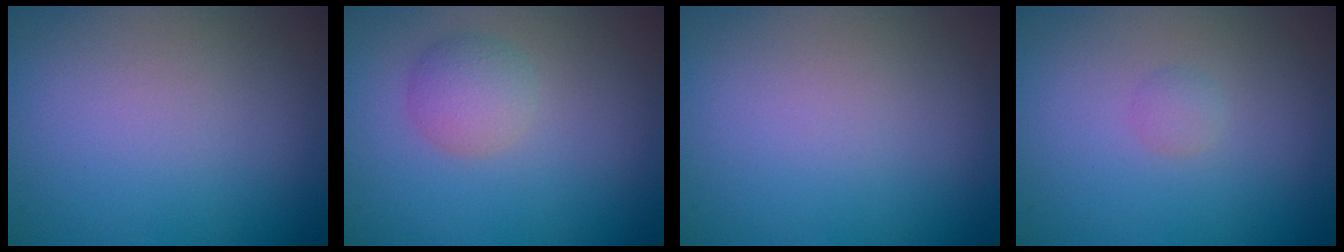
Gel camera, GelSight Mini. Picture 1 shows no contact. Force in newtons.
{"total": 2.3, "press": 2.3, "slide": 0.0}
{"total": 0.0}
{"total": 0.7, "press": 0.7, "slide": 0.0}